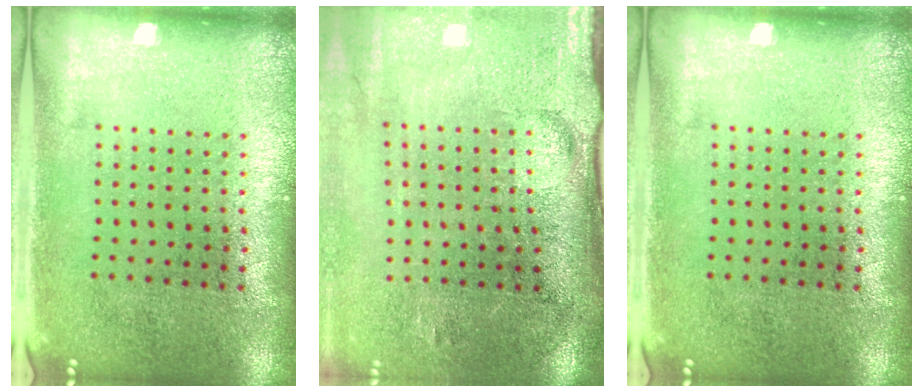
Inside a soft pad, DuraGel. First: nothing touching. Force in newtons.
{"total": 4.5, "press": 3.6, "slide": 2.6}
{"total": 0.0}